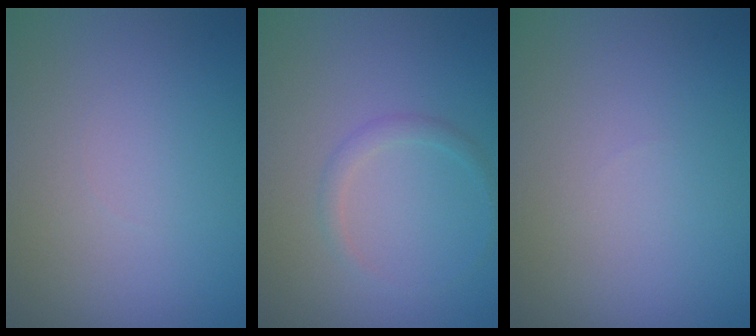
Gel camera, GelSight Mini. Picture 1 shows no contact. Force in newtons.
{"total": 1.2, "press": 1.2, "slide": 0.2}
{"total": 0.0}